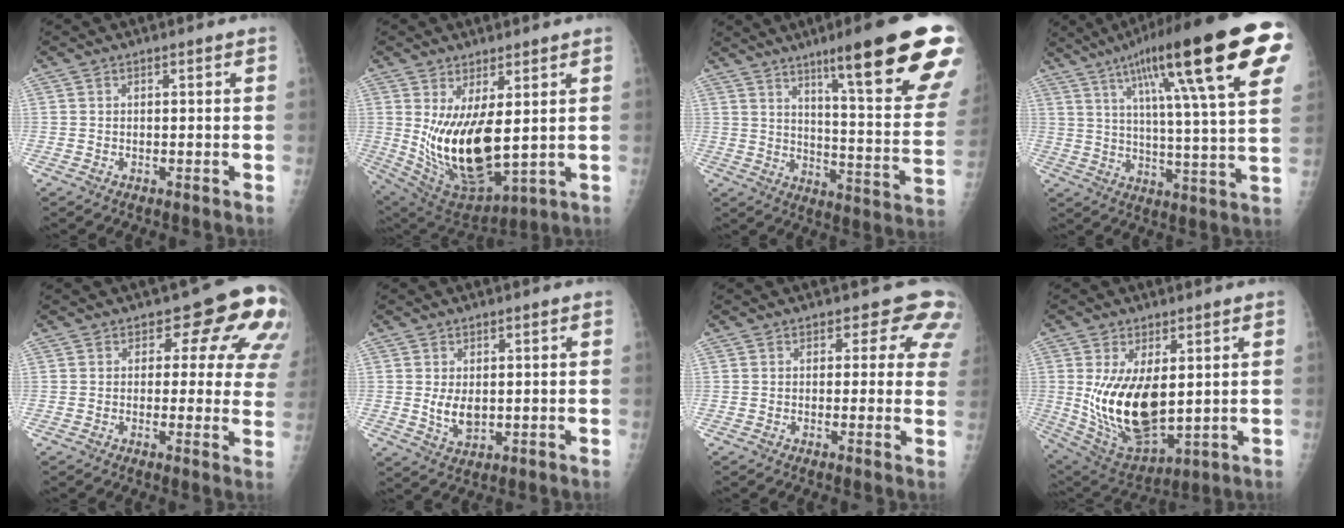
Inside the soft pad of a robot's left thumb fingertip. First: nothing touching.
{"total": 15.5, "force": [1.7, 6.7, 13.9], "torque": [-0.247, -0.037, 0.059]}
{"total": 25.0, "force": [14.9, 2.7, 19.9], "torque": [-0.242, -0.063, 0.212]}
{"total": 27.7, "force": [13.1, 4.6, 24.0], "torque": [-0.347, -0.007, 0.195]}
{"total": 11.3, "force": [5.9, 6.2, 7.3], "torque": [-0.036, -0.027, 0.047]}
{"total": 4.4, "force": [0.5, 2.7, 3.4], "torque": [-0.052, -0.013, 0.018]}
{"total": 7.1, "force": [5.5, 3.9, 2.2], "torque": [0.021, -0.022, 0.036]}
{"total": 16.1, "force": [1.7, 8.3, 13.7], "torque": [-0.237, -0.024, 0.058]}